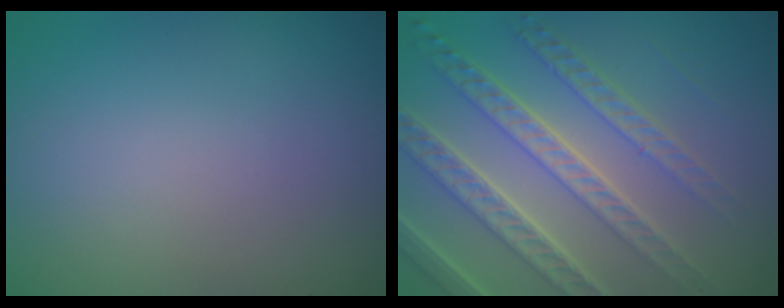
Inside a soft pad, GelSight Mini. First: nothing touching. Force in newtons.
{"total": 6.8, "press": 5.3, "slide": 4.3}